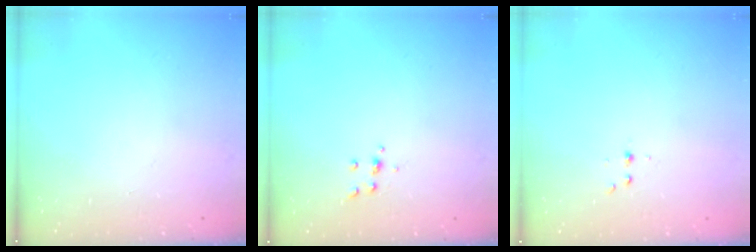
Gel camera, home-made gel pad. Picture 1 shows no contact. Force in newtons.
{"total": 4.0, "press": 3.9, "slide": 0.9}
{"total": 3.2, "press": 3.1, "slide": 0.4}